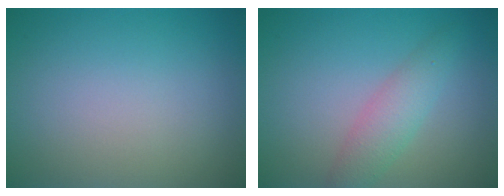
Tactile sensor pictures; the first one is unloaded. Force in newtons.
{"total": 2.8, "press": 2.8, "slide": 0.1}